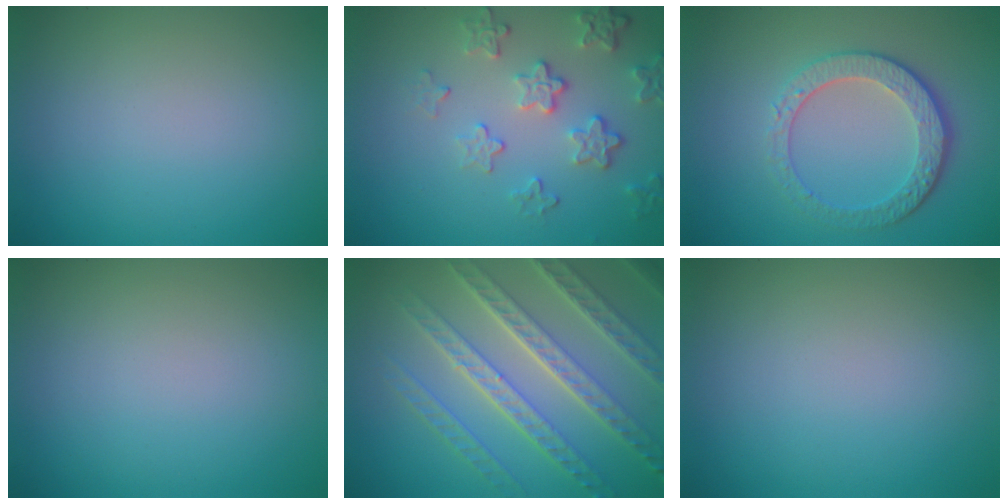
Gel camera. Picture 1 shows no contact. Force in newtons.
{"total": 4.1, "press": 3.2, "slide": 2.5}
{"total": 4.7, "press": 3.3, "slide": 3.3}
{"total": 0.0}
{"total": 7.8, "press": 5.7, "slide": 5.4}
{"total": 0.0}